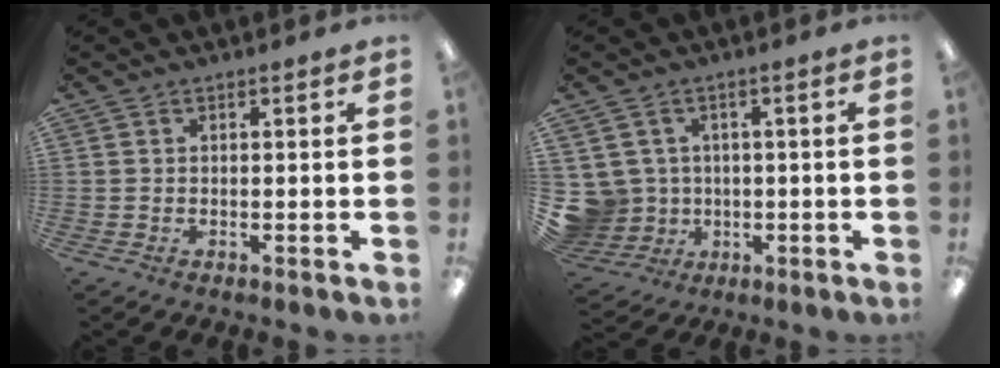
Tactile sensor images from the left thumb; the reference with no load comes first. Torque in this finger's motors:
{"motor_torque": [-0.01, 0.13, -0.18, 0.07, 0.03]}